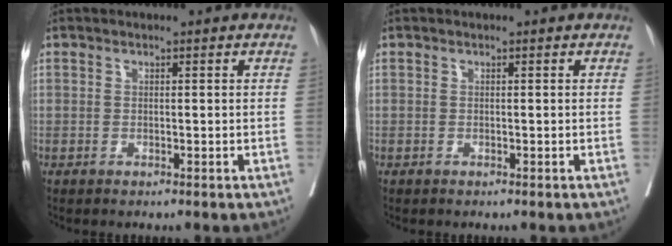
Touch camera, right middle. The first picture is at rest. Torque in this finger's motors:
{"motor_torque": [0.16, -0.15, 0.24, 0.06]}